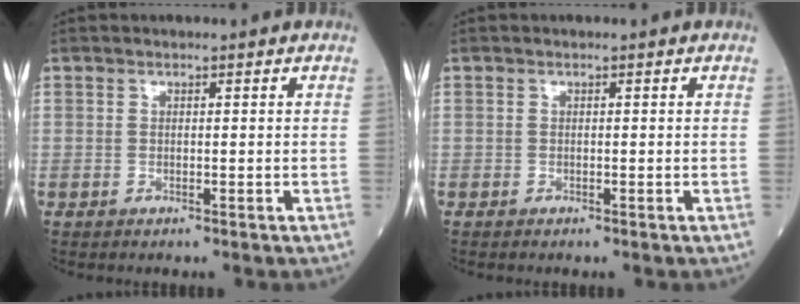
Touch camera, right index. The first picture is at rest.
{"total": 0.0}